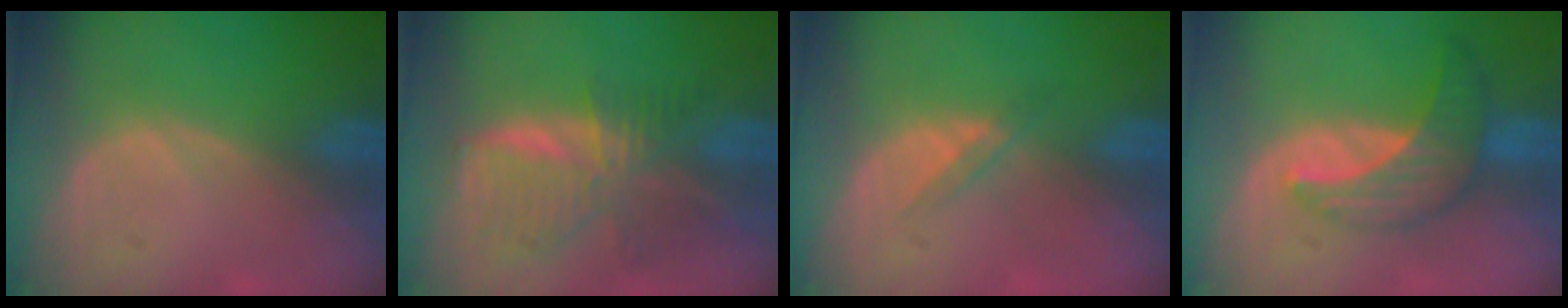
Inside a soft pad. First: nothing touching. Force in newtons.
{"total": 8.9, "press": 7.7, "slide": 4.5}
{"total": 1.9, "press": 1.7, "slide": 1.0}
{"total": 7.3, "press": 6.7, "slide": 2.9}